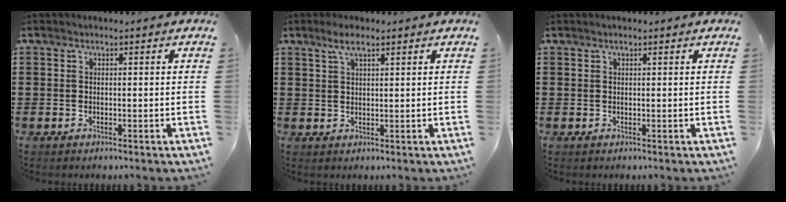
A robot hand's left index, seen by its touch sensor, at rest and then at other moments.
{"total": 3.6, "force": [2.2, 1.0, 2.7], "torque": [-0.057, 0.005, 0.039]}
{"total": 0.6, "force": [0.4, 0.0, 0.4], "torque": [-0.008, 0.000, 0.008]}